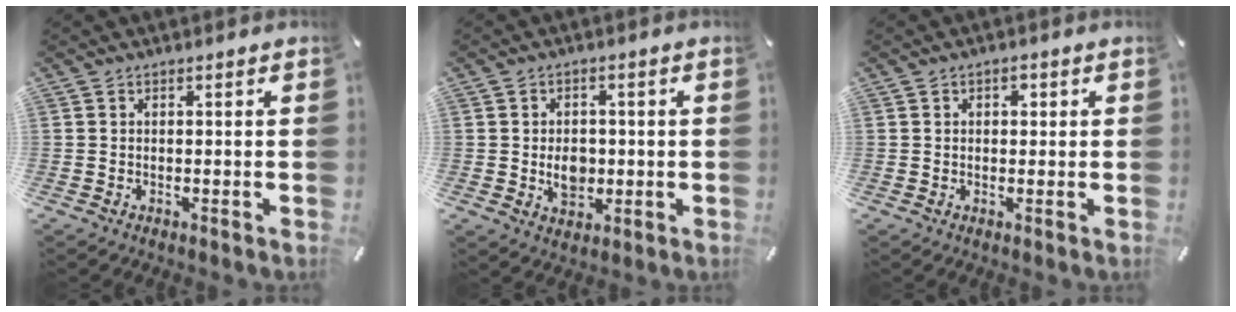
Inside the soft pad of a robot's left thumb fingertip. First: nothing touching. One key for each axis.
{"total": 5.8, "fx": -0.5, "fy": 4.6, "fz": 3.4, "tx": -0.047, "ty": -0.004, "tz": -0.011}
{"total": 1.6, "fx": 0.3, "fy": 1.3, "fz": 0.8, "tx": -0.009, "ty": 0.005, "tz": 0.001}